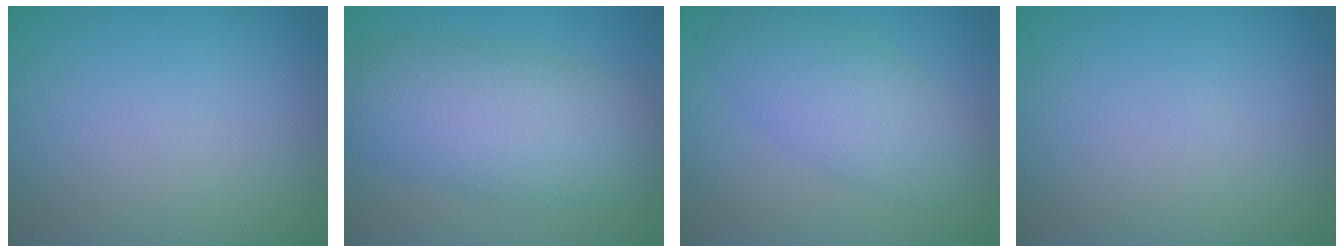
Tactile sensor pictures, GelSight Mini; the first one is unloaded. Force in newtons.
{"total": 7.9, "press": 7.9, "slide": 0.2}
{"total": 3.2, "press": 3.2, "slide": 0.2}
{"total": 0.0}